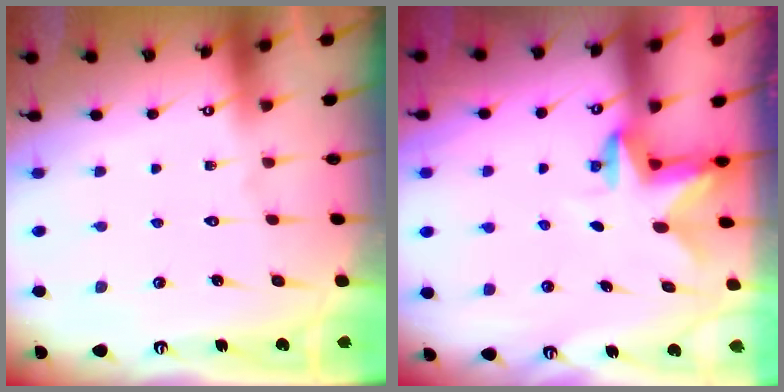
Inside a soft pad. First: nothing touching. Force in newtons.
{"total": 2.9, "press": 2.8, "slide": 0.6}